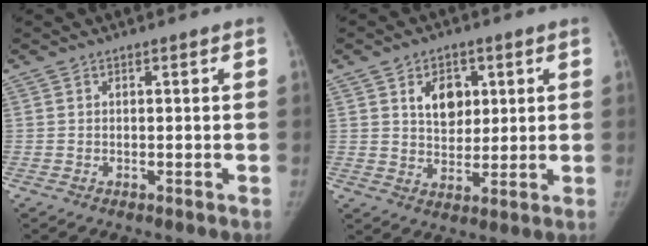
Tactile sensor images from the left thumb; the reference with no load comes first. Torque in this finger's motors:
{"motor_torque": [-0.06, 0.07, -0.01, 0.10, 0.00]}